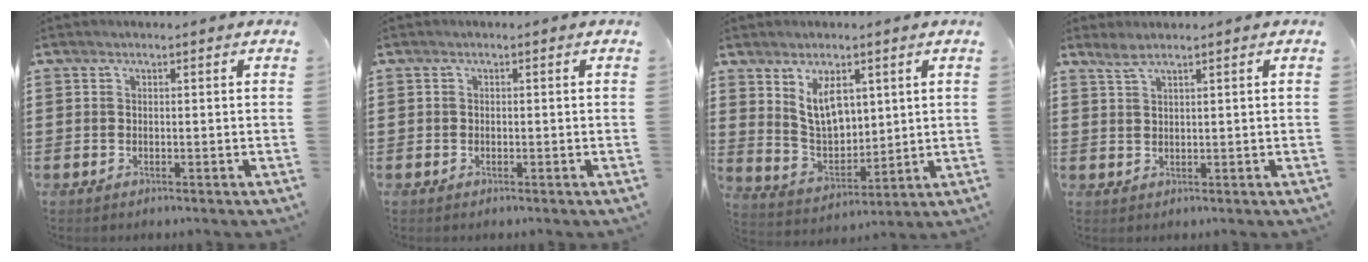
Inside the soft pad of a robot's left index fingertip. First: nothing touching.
{"total": 0.5, "force": [-0.4, 0.4, 0.0], "torque": [-0.002, 0.001, -0.009]}
{"total": 7.8, "force": [4.1, 4.4, 4.9], "torque": [-0.096, -0.004, 0.074]}
{"total": 1.6, "force": [1.2, 0.1, 1.0], "torque": [-0.025, 0.002, 0.022]}